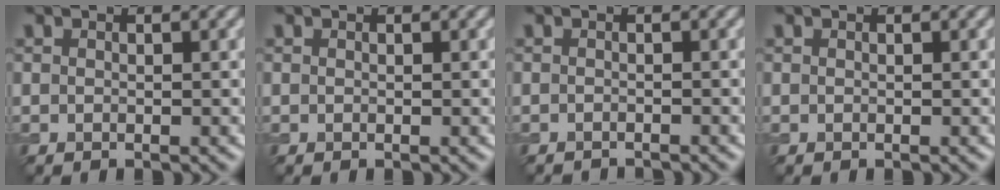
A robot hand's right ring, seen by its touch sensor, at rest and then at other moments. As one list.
[{"total": 0.0}, {"total": 1.8, "force": [-1.8, 0.1, 0.1], "torque": [0.005, -0.008, -0.025]}, {"total": 0.0}]